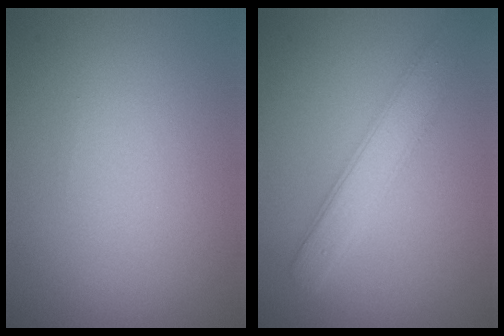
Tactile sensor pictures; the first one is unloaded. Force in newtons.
{"total": 3.9, "press": 3.9, "slide": 0.1}